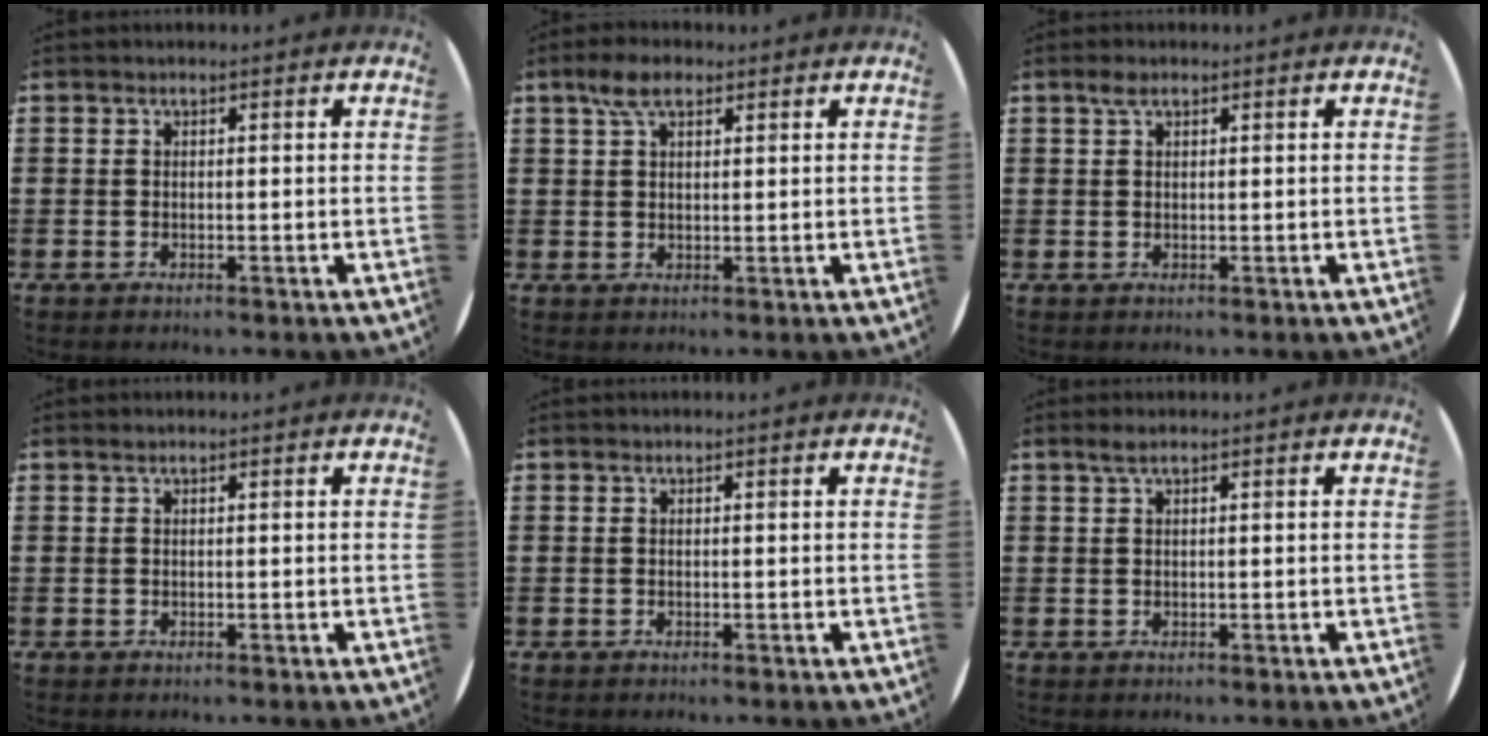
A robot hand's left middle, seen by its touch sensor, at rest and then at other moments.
{"total": 4.3, "force": [2.8, 2.1, 2.6], "torque": [-0.048, 0.006, 0.049]}
{"total": 1.4, "force": [0.8, 0.7, 0.9], "torque": [-0.013, 0.002, 0.012]}
{"total": 0.0}
{"total": 0.0}
{"total": 0.9, "force": [0.5, 0.1, 0.8], "torque": [-0.016, 0.003, 0.009]}